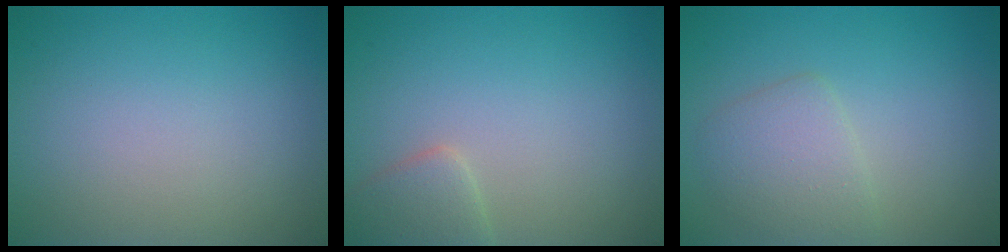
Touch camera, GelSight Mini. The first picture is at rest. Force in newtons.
{"total": 2.3, "press": 2.3, "slide": 0.2}
{"total": 2.9, "press": 2.9, "slide": 0.2}